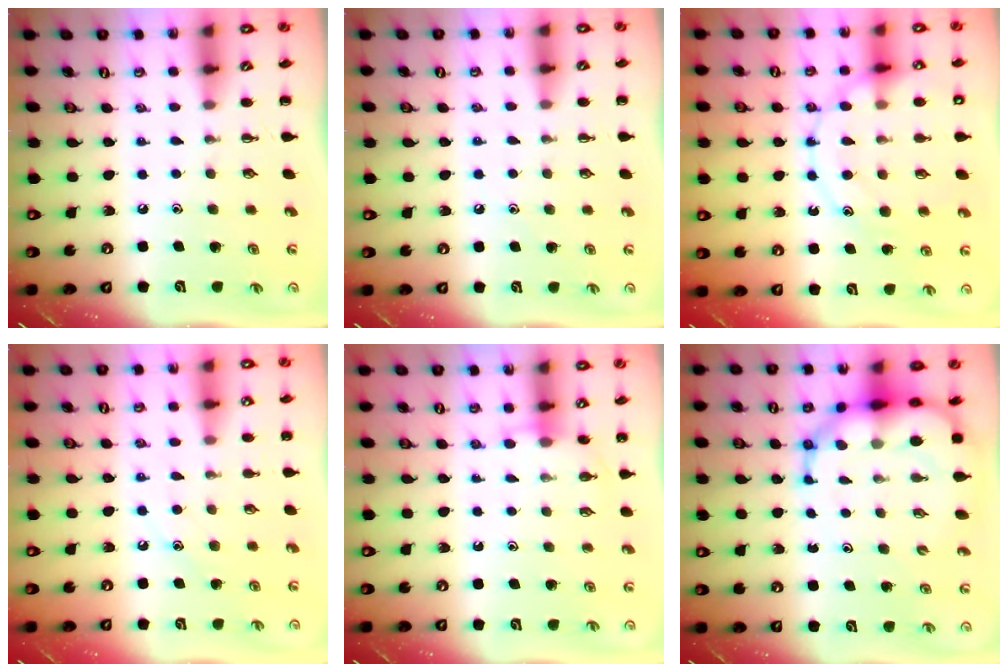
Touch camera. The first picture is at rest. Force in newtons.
{"total": 6.4, "press": 6.1, "slide": 2.0}
{"total": 15.4, "press": 15.4, "slide": 1.5}
{"total": 8.7, "press": 8.5, "slide": 1.5}
{"total": 5.2, "press": 5.0, "slide": 1.1}
{"total": 12.0, "press": 11.5, "slide": 3.2}